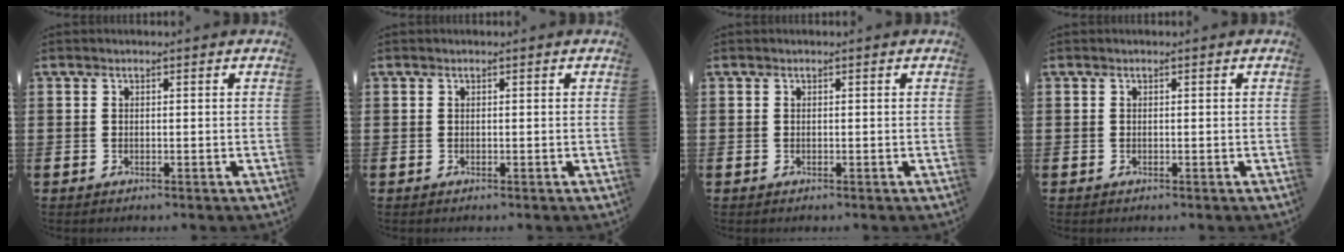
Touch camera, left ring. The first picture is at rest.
{"total": 0.0}
{"total": 0.0}
{"total": 0.0}